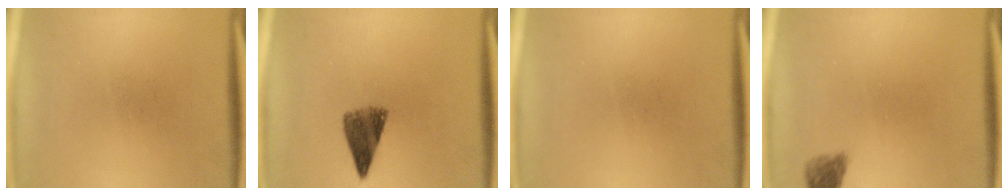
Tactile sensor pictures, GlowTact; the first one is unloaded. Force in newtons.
{"total": 5.7}
{"total": 0.0}
{"total": 2.4}